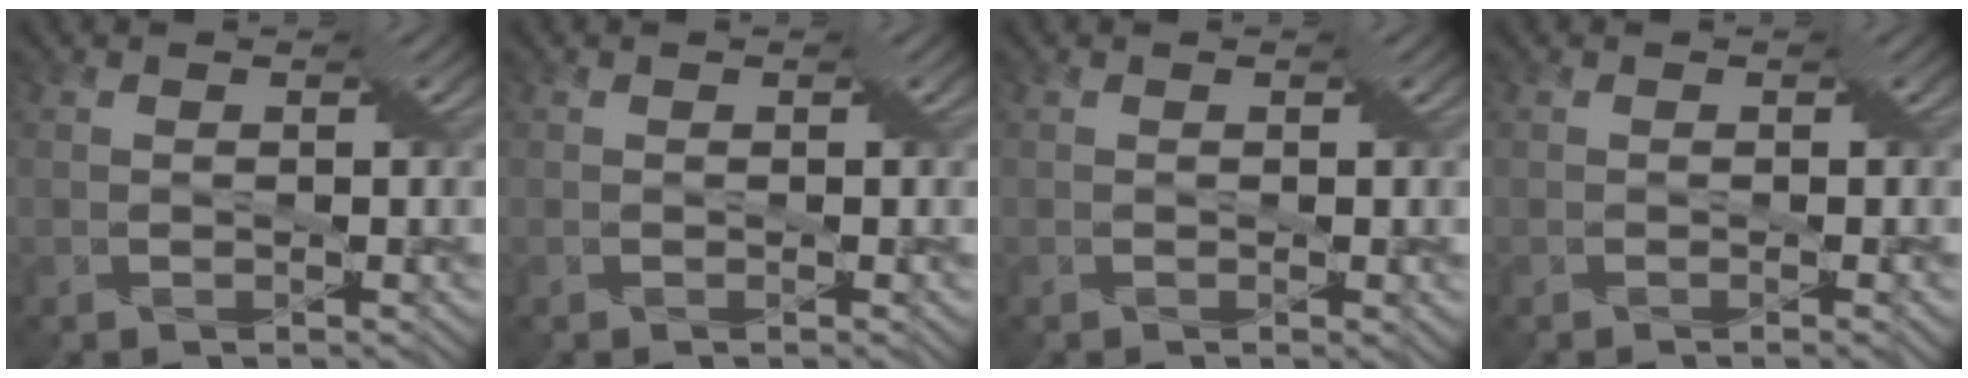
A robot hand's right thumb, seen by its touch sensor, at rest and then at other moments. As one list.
[{"total": 0.0}, {"total": 1.7, "force": [0.0, 0.9, 1.4], "torque": [-0.010, -0.003, 0.003]}, {"total": 1.1, "force": [-0.3, 0.2, 1.0], "torque": [-0.007, -0.002, -0.003]}]